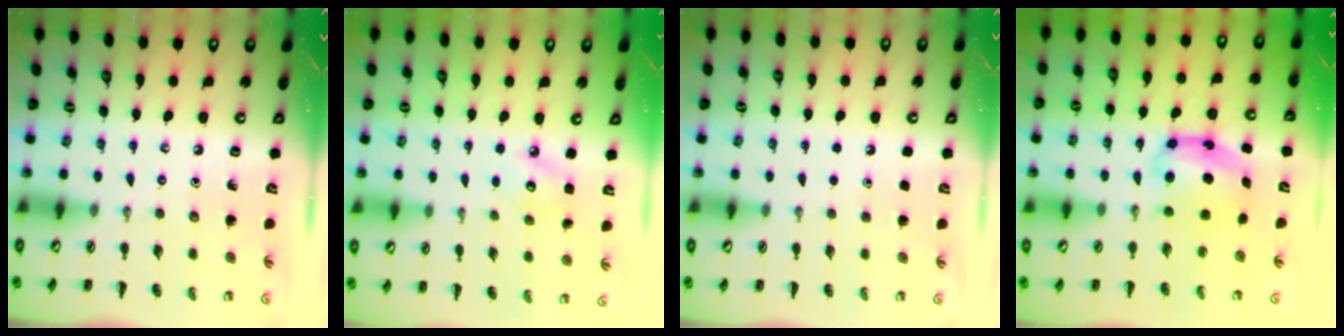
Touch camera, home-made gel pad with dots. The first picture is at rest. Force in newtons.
{"total": 4.1, "press": 4.0, "slide": 0.9}
{"total": 1.6, "press": 1.6, "slide": 0.1}
{"total": 6.1, "press": 6.1, "slide": 0.9}